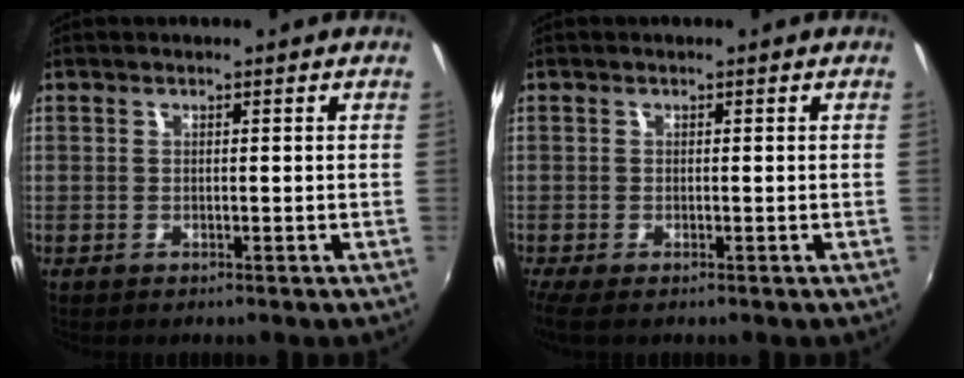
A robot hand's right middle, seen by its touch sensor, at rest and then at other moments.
{"total": 2.7, "force": [-1.6, 0.4, 2.1], "torque": [-0.046, -0.010, -0.026]}